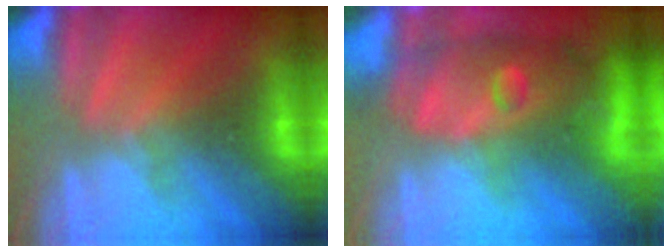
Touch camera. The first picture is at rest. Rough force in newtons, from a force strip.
{"total": 11.1}